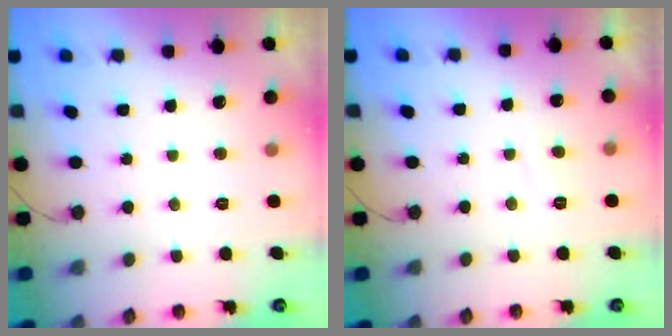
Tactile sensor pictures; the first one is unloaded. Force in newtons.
{"total": 2.0, "press": 1.9, "slide": 0.6}